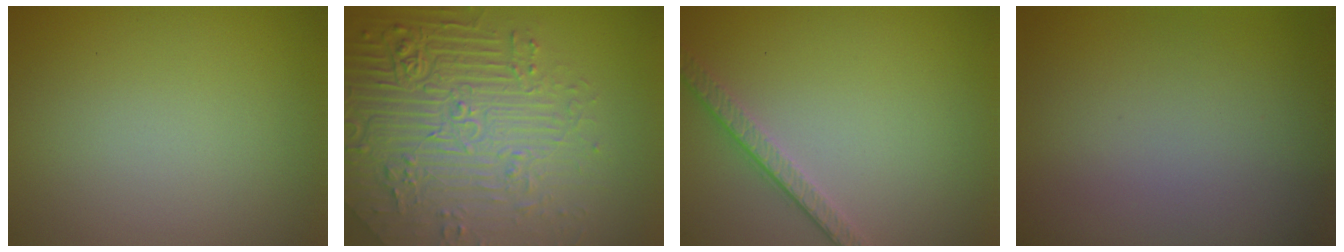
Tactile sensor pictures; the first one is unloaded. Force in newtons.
{"total": 8.2, "press": 6.2, "slide": 5.4}
{"total": 2.6, "press": 2.0, "slide": 1.7}
{"total": 0.0}